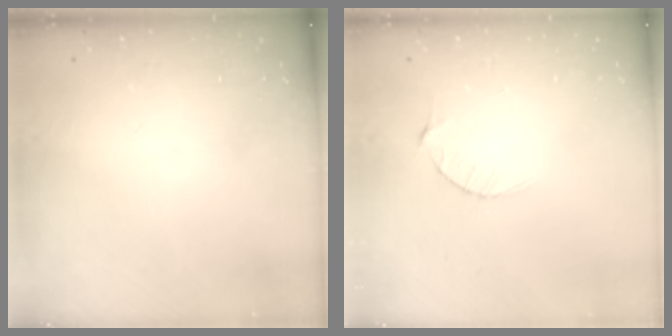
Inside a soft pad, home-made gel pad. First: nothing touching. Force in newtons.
{"total": 2.9, "press": 2.9, "slide": 0.4}